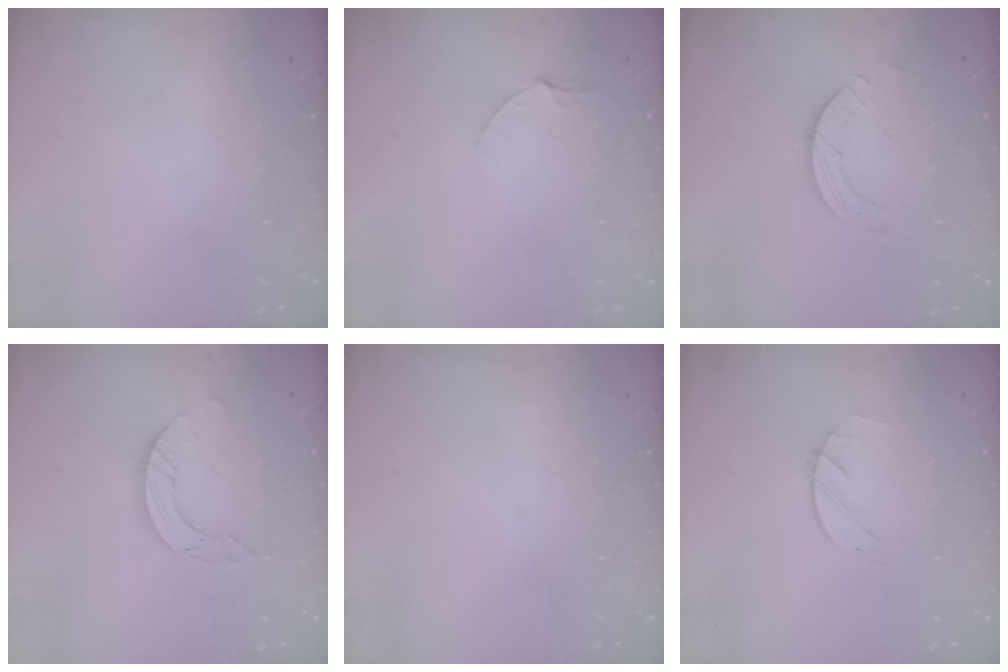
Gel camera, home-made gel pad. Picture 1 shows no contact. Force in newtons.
{"total": 3.5, "press": 3.4, "slide": 0.4}
{"total": 3.2, "press": 3.2, "slide": 0.3}
{"total": 5.8, "press": 5.8, "slide": 0.1}
{"total": 0.0}
{"total": 1.9, "press": 1.9, "slide": 0.3}